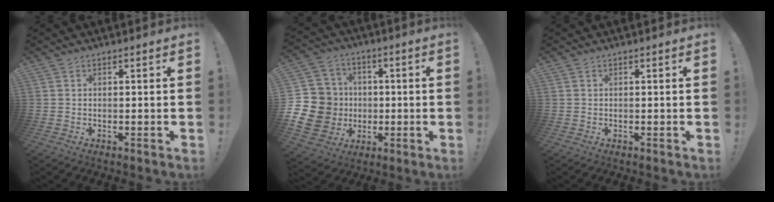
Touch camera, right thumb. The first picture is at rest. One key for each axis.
{"total": 15.7, "fx": -2.2, "fy": 14.4, "fz": 5.7, "tx": -0.112, "ty": 0.024, "tz": -0.019}
{"total": 0.0}